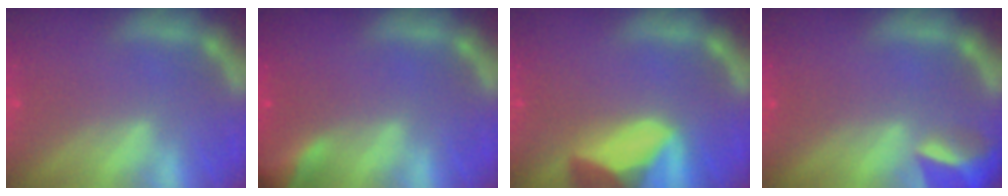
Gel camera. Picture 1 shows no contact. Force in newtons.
{"total": 4.4}
{"total": 10.0}
{"total": 4.4}